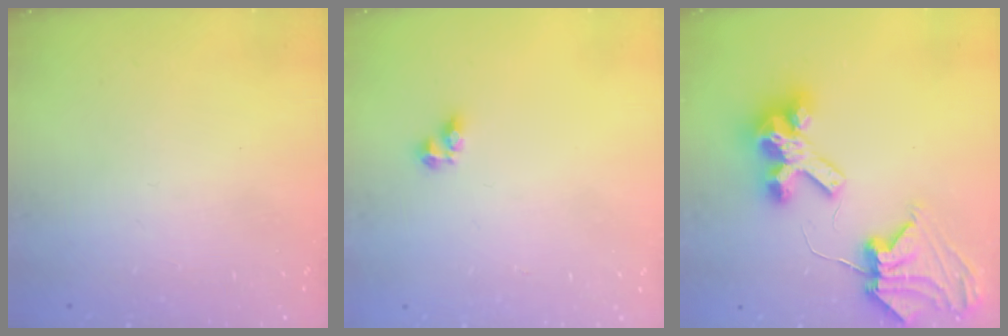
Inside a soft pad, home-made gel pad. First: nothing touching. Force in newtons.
{"total": 4.7, "press": 4.7, "slide": 0.5}
{"total": 10.2, "press": 10.1, "slide": 1.5}